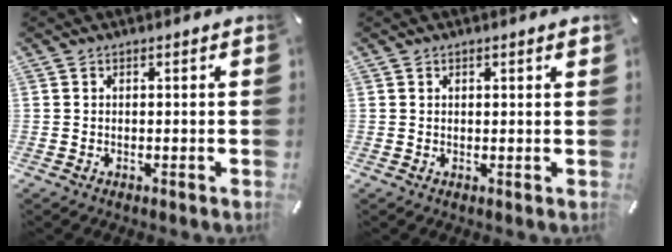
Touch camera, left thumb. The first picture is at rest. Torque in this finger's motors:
{"motor_torque": [0.14, -0.04, 0.06, -0.14, 0.04]}